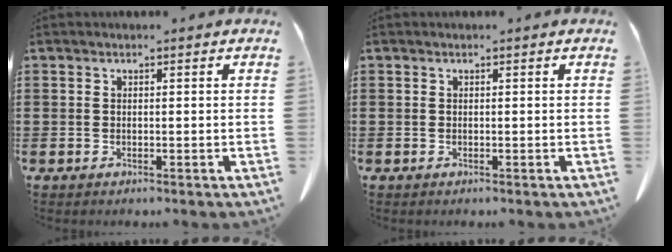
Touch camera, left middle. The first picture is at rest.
{"total": 0.0}